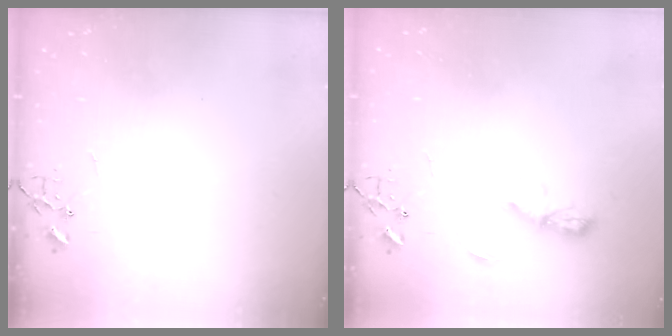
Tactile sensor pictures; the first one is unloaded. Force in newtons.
{"total": 6.4, "press": 6.3, "slide": 0.7}